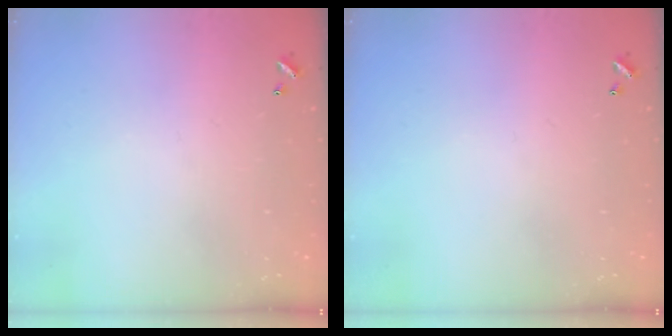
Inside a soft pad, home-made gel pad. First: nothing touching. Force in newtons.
{"total": 0.0}